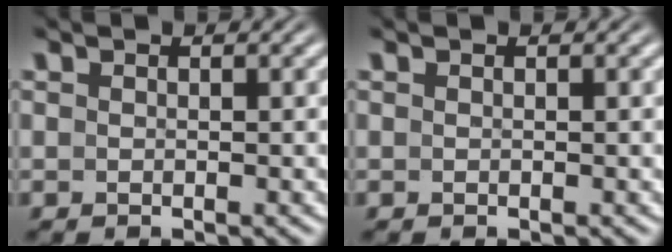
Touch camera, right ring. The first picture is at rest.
{"total": 0.0}